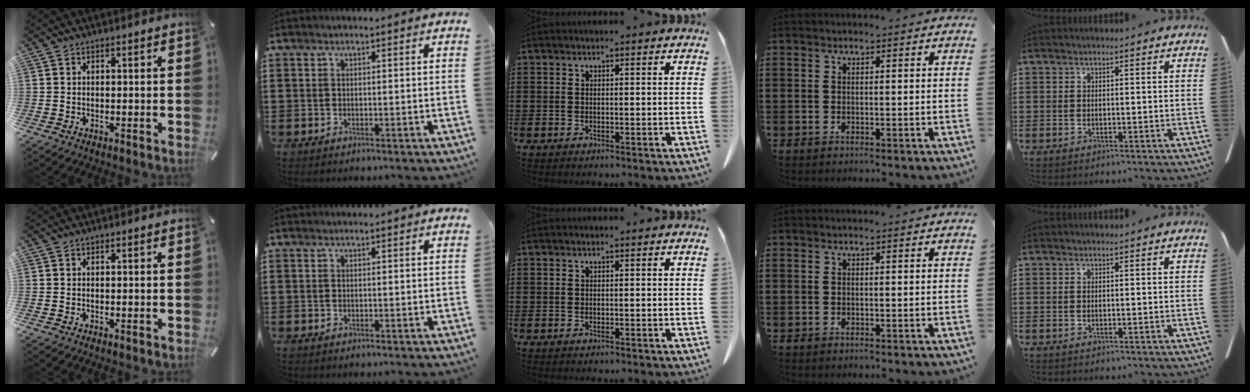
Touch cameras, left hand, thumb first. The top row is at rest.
{}